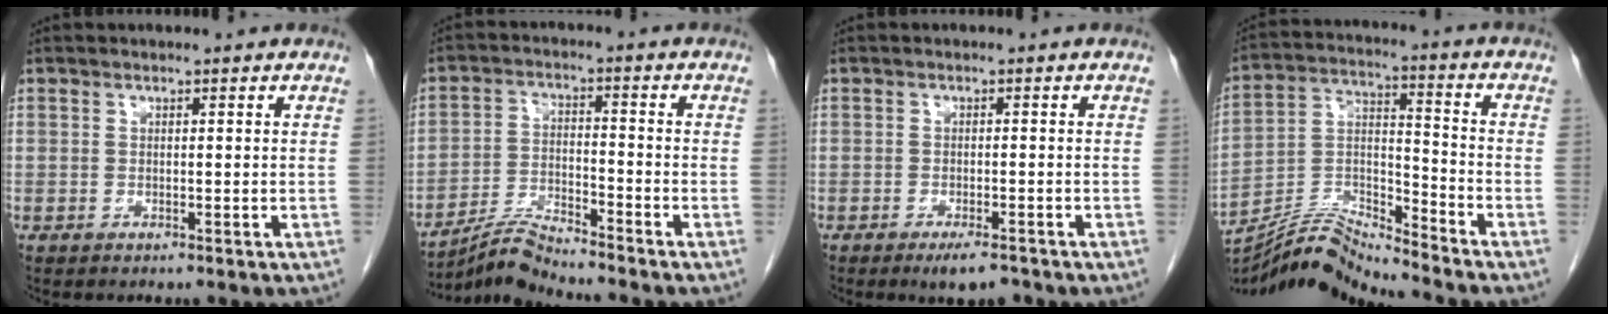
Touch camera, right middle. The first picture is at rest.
{"total": 6.0, "force": [-5.8, -1.1, 1.1], "torque": [-0.026, -0.013, -0.110]}
{"total": 3.3, "force": [-2.4, 0.7, 2.2], "torque": [-0.037, -0.005, -0.033]}
{"total": 11.2, "force": [-11.0, -1.4, 1.7], "torque": [-0.035, 0.029, -0.205]}